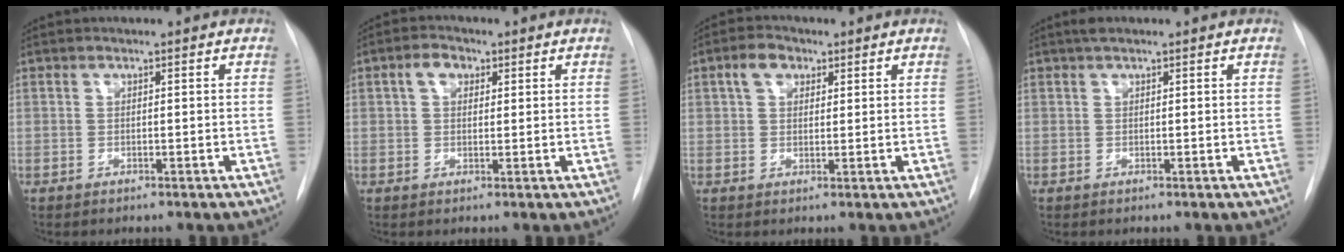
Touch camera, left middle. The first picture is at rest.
{"total": 3.2, "force": [1.3, 2.1, 2.0], "torque": [-0.039, 0.014, 0.023]}
{"total": 3.9, "force": [1.9, 2.6, 2.2], "torque": [-0.046, 0.017, 0.036]}
{"total": 1.2, "force": [0.9, 0.2, 0.8], "torque": [-0.017, 0.010, 0.016]}